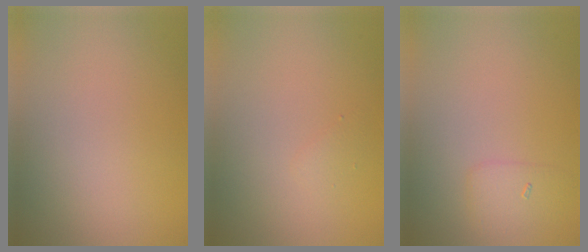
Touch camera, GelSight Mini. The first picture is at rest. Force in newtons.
{"total": 0.5, "press": 0.5, "slide": 0.1}
{"total": 1.6, "press": 1.6, "slide": 0.0}